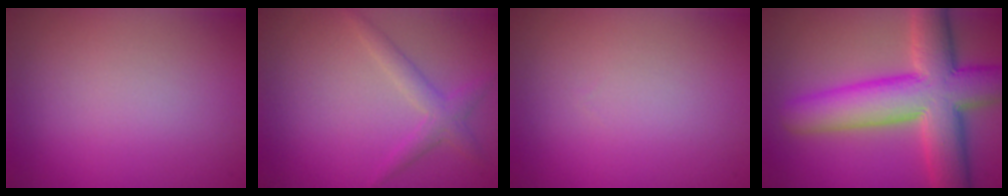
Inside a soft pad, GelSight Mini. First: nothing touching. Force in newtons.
{"total": 2.0, "press": 2.0, "slide": 0.1}
{"total": 0.0}
{"total": 11.2, "press": 11.1, "slide": 0.7}